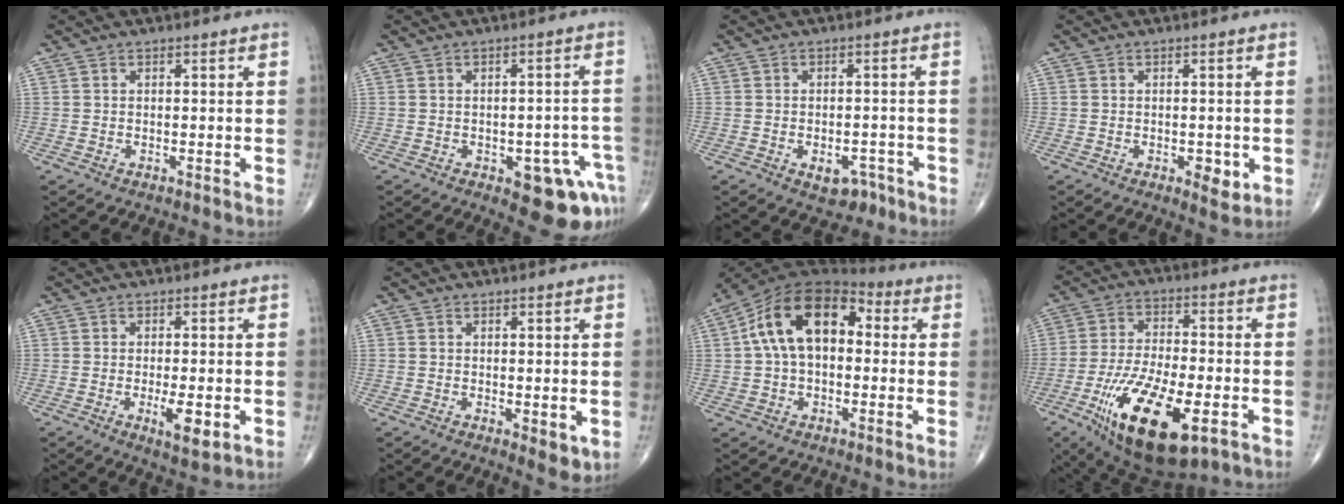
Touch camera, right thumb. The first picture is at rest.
{"total": 10.7, "force": [-4.8, 4.7, 8.3], "torque": [-0.066, 0.028, -0.051]}
{"total": 4.8, "force": [-2.5, 3.1, 2.7], "torque": [-0.020, 0.020, -0.027]}
{"total": 3.3, "force": [-1.0, 1.6, 2.8], "torque": [-0.030, -0.004, -0.009]}
{"total": 5.4, "force": [-1.4, 1.7, 5.0], "torque": [-0.079, -0.012, -0.018]}
{"total": 3.4, "force": [-0.3, 1.4, 3.0], "torque": [-0.037, -0.011, -0.001]}
{"total": 16.7, "force": [2.4, 10.3, 12.9], "torque": [-0.208, 0.042, 0.030]}
{"total": 21.2, "force": [-8.3, 8.5, 17.6], "torque": [-0.344, -0.001, -0.129]}